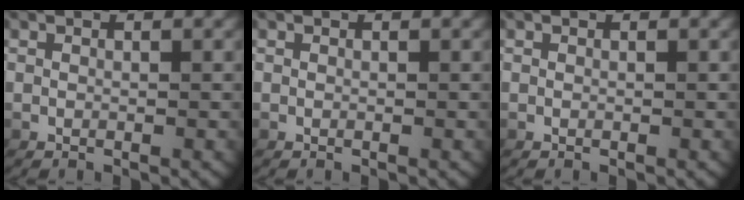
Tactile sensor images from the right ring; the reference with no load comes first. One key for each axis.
{"total": 0.0}
{"total": 0.0}